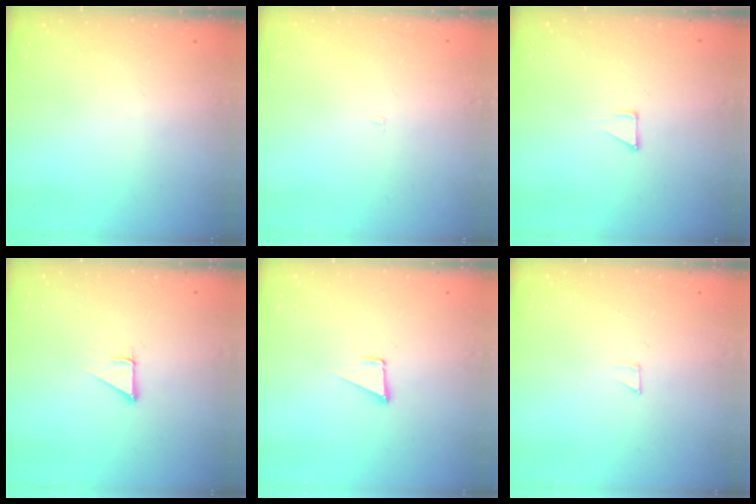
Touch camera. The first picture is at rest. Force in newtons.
{"total": 1.6, "press": 1.6, "slide": 0.1}
{"total": 4.8, "press": 4.8, "slide": 0.2}
{"total": 1.6, "press": 1.6, "slide": 0.2}
{"total": 1.6, "press": 1.5, "slide": 0.1}
{"total": 2.0, "press": 2.0, "slide": 0.0}